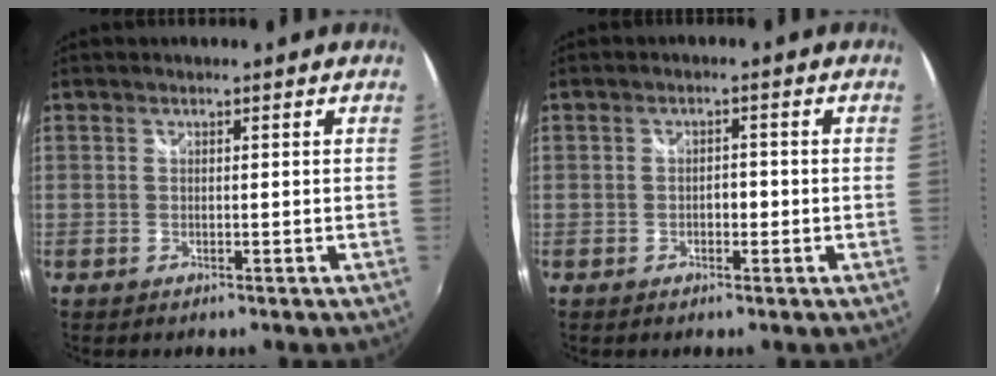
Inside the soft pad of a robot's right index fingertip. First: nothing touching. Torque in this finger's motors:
{"motor_torque": [0.17, 0.10, 0.08, 0.01]}